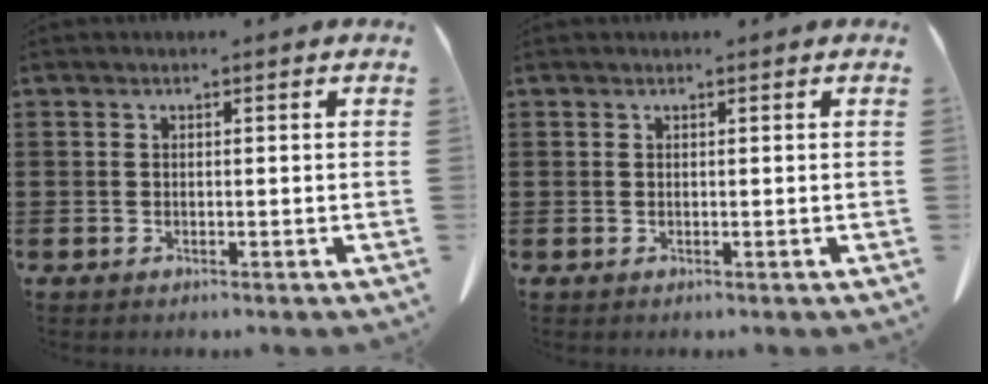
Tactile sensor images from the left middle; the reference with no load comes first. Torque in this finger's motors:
{"motor_torque": [0.32, 0.25, -0.02, -0.03]}